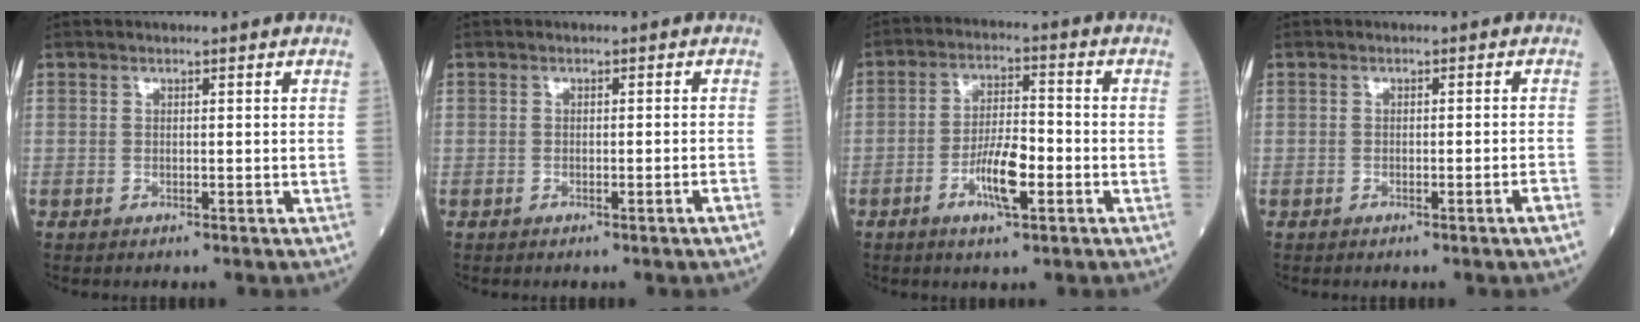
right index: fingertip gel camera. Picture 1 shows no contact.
{"total": 1.2, "force": [-0.8, -0.4, 0.8], "torque": [-0.015, 0.001, -0.011]}
{"total": 7.1, "force": [-2.7, 1.7, 6.3], "torque": [-0.122, 0.002, -0.048]}
{"total": 1.7, "force": [-1.1, -0.5, 1.2], "torque": [-0.019, -0.001, -0.016]}